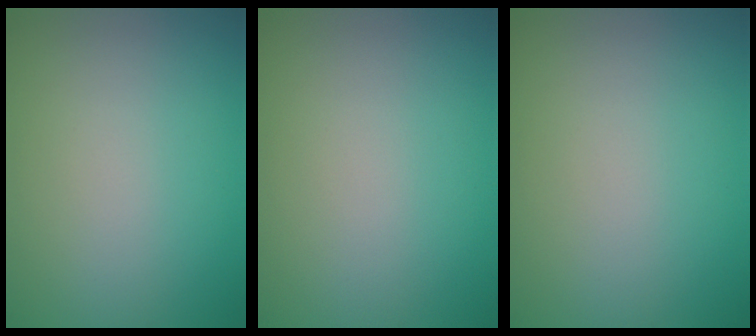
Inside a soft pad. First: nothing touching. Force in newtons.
{"total": 0.0}
{"total": 0.0}